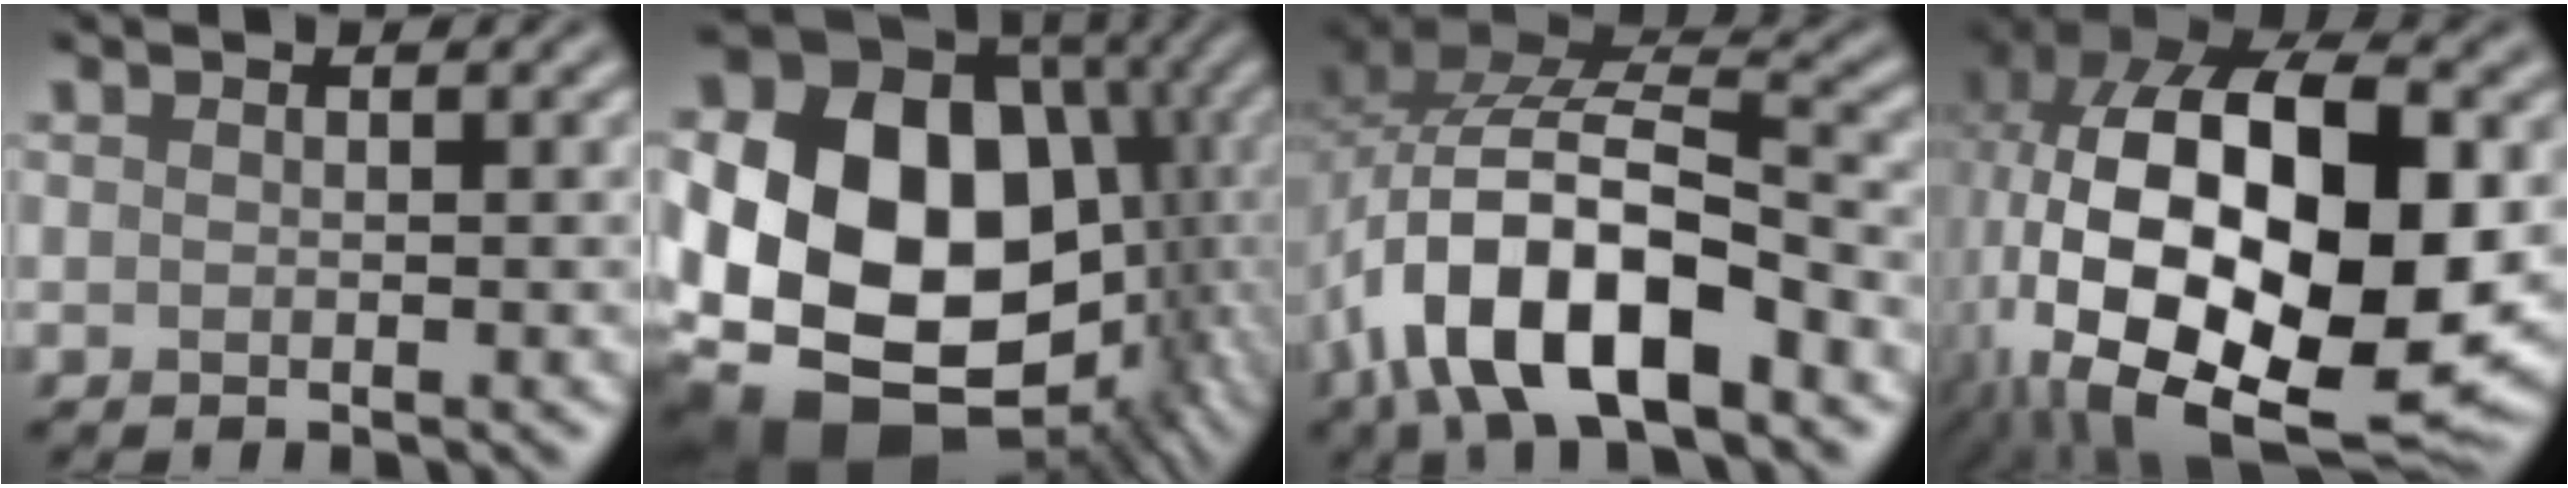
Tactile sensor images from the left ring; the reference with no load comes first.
{"total": 21.6, "force": [-2.9, 17.2, 12.8], "torque": [-0.258, -0.019, -0.047]}
{"total": 12.6, "force": [-5.3, 5.8, 9.8], "torque": [-0.180, 0.008, -0.097]}
{"total": 20.3, "force": [-0.8, 11.0, 17.1], "torque": [-0.315, -0.009, 0.012]}